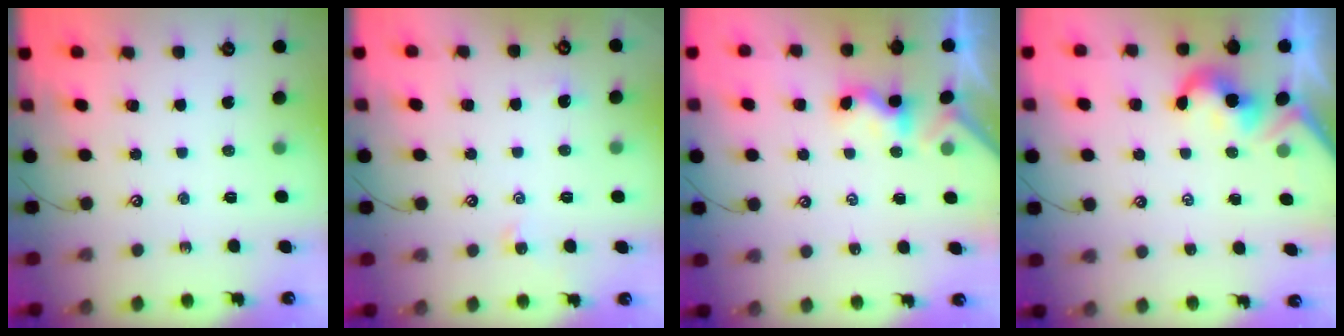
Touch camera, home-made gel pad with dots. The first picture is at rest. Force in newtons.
{"total": 0.0}
{"total": 1.6, "press": 1.5, "slide": 0.5}
{"total": 2.0, "press": 2.0, "slide": 0.5}